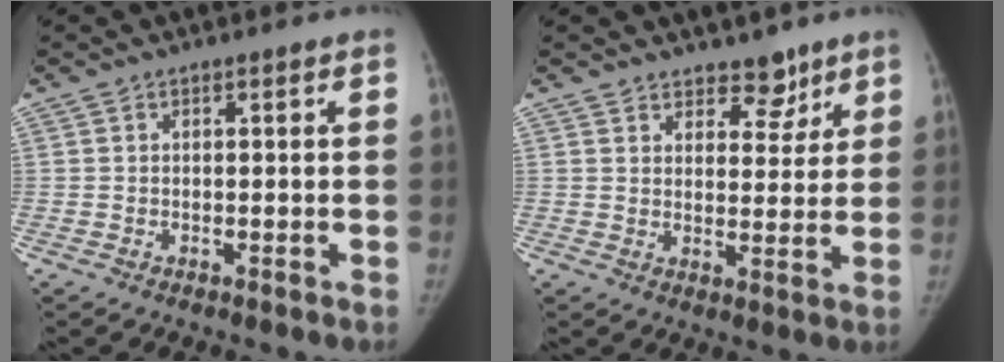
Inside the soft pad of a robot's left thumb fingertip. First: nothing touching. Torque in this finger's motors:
{"motor_torque": [-0.27, 0.01, -0.54, 0.14, -0.12]}